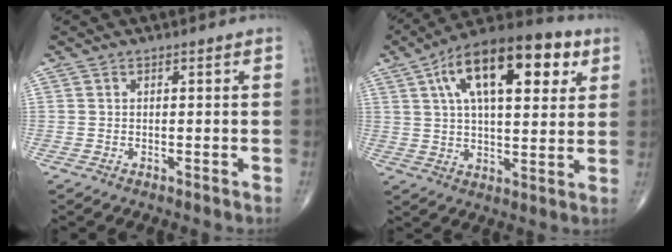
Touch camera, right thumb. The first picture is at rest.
{"total": 21.4, "force": [8.2, 9.4, 17.4], "torque": [-0.266, 0.008, 0.126]}